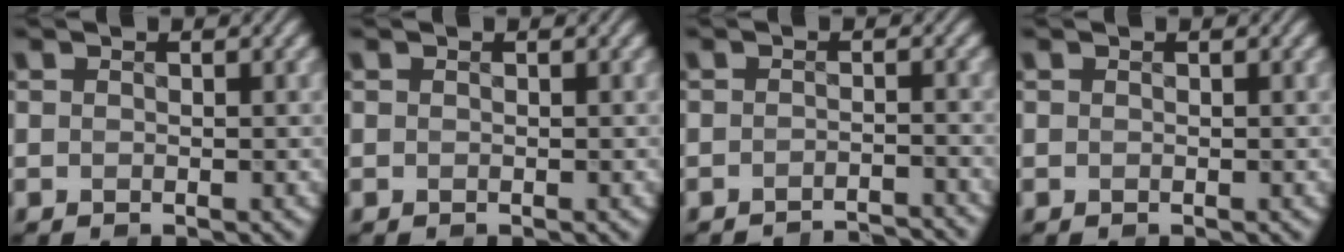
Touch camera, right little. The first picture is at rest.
{"total": 0.0}
{"total": 2.9, "force": [-2.9, 0.1, 0.4], "torque": [-0.006, 0.004, -0.041]}
{"total": 0.0}